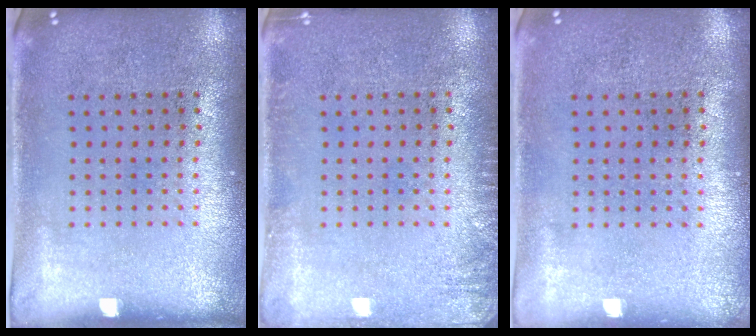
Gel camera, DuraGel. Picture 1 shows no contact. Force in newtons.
{"total": 1.4, "press": 1.4, "slide": 0.3}
{"total": 0.0}